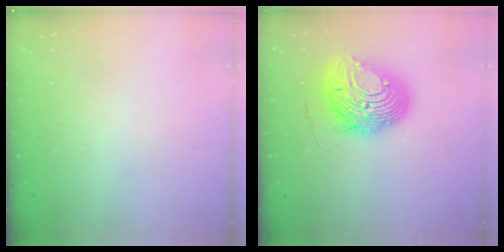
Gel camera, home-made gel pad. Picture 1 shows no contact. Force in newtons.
{"total": 14.9, "press": 14.8, "slide": 1.3}